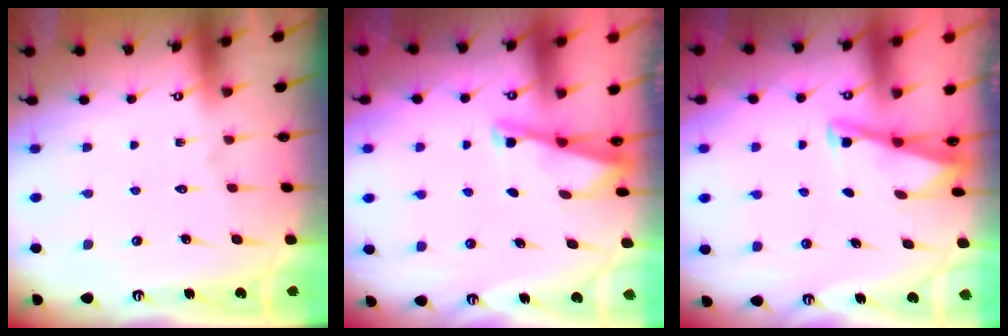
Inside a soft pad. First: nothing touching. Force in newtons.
{"total": 2.5, "press": 2.5, "slide": 0.2}
{"total": 2.9, "press": 2.8, "slide": 0.3}